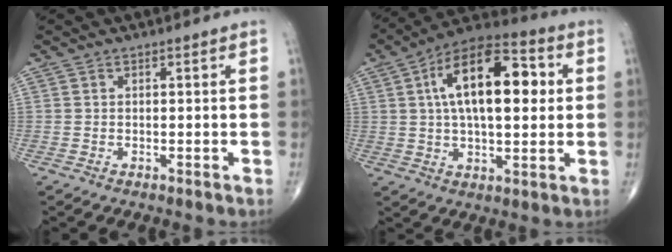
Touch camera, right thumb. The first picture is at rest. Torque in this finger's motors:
{"motor_torque": [1.13, 3.88, 2.07, 0.32, 0.19]}